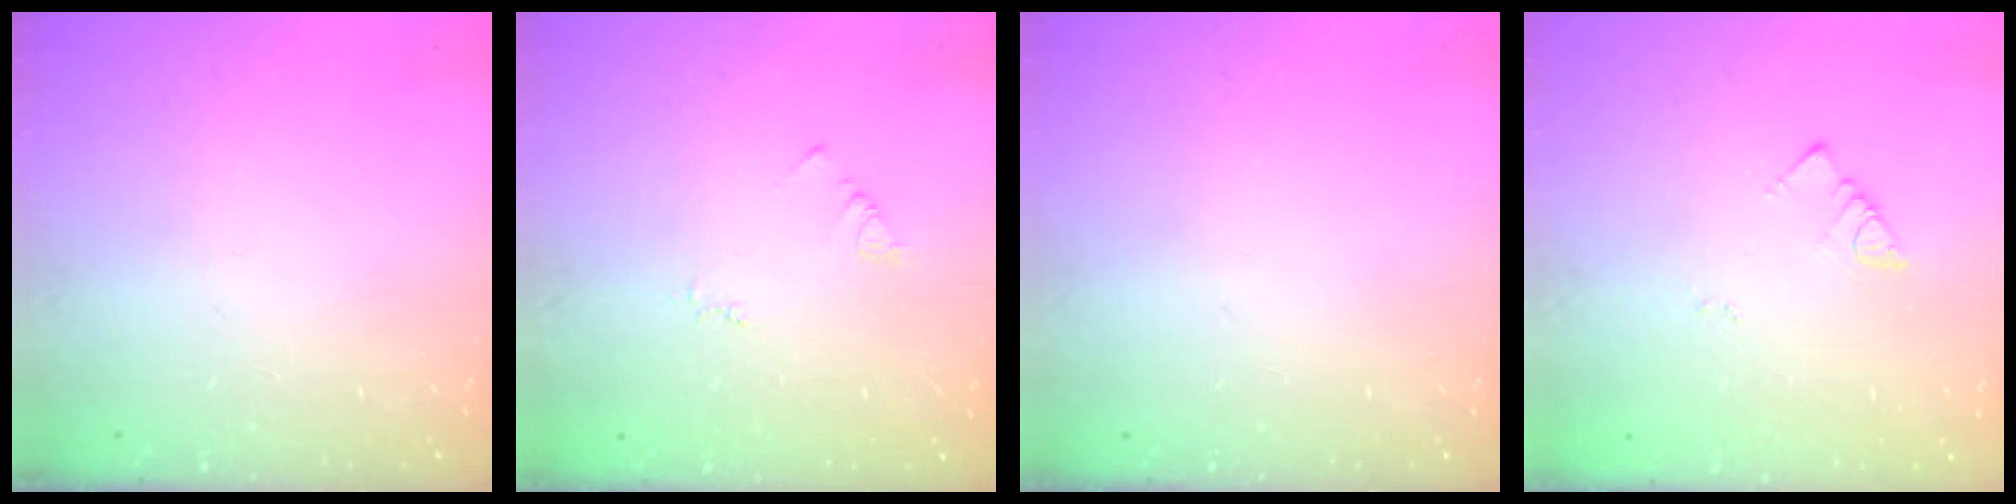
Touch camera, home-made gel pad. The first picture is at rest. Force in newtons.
{"total": 2.9, "press": 2.9, "slide": 0.4}
{"total": 0.0}
{"total": 2.7, "press": 2.7, "slide": 0.6}